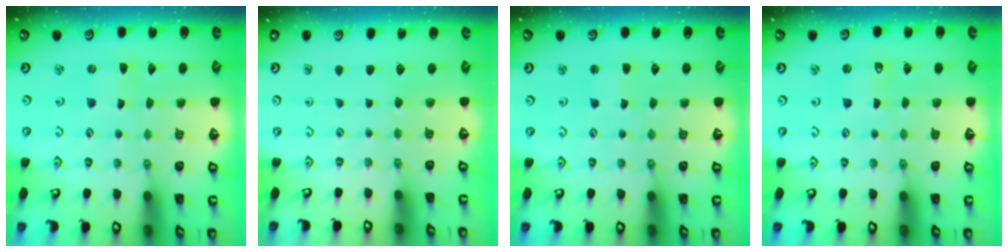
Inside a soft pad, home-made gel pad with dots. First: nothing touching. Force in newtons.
{"total": 0.0}
{"total": 1.5, "press": 1.4, "slide": 0.2}
{"total": 0.6, "press": 0.6, "slide": 0.1}